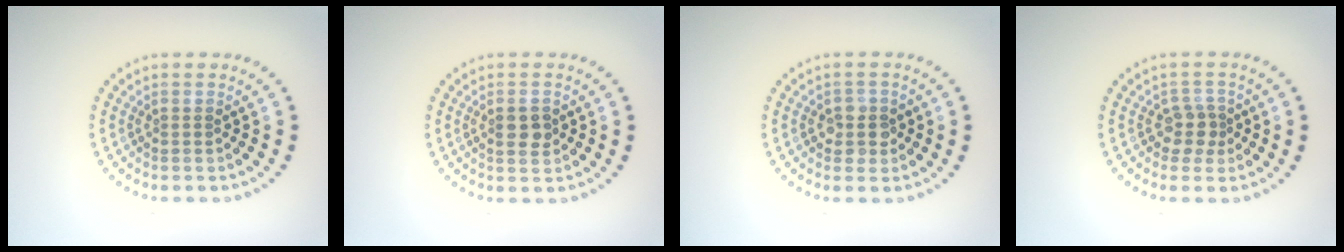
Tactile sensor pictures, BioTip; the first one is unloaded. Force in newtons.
{"total": 2.0, "press": 2.0, "slide": 0.2}
{"total": 2.3, "press": 2.1, "slide": 0.8}
{"total": 2.2, "press": 1.8, "slide": 1.2}